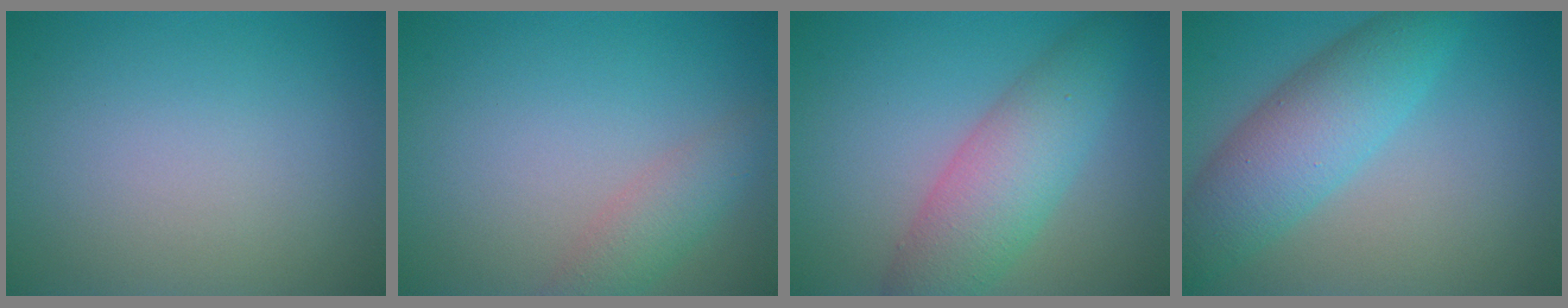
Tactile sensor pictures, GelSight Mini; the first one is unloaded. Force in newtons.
{"total": 2.5, "press": 2.5, "slide": 0.1}
{"total": 6.0, "press": 6.0, "slide": 0.2}
{"total": 6.4, "press": 6.4, "slide": 0.2}